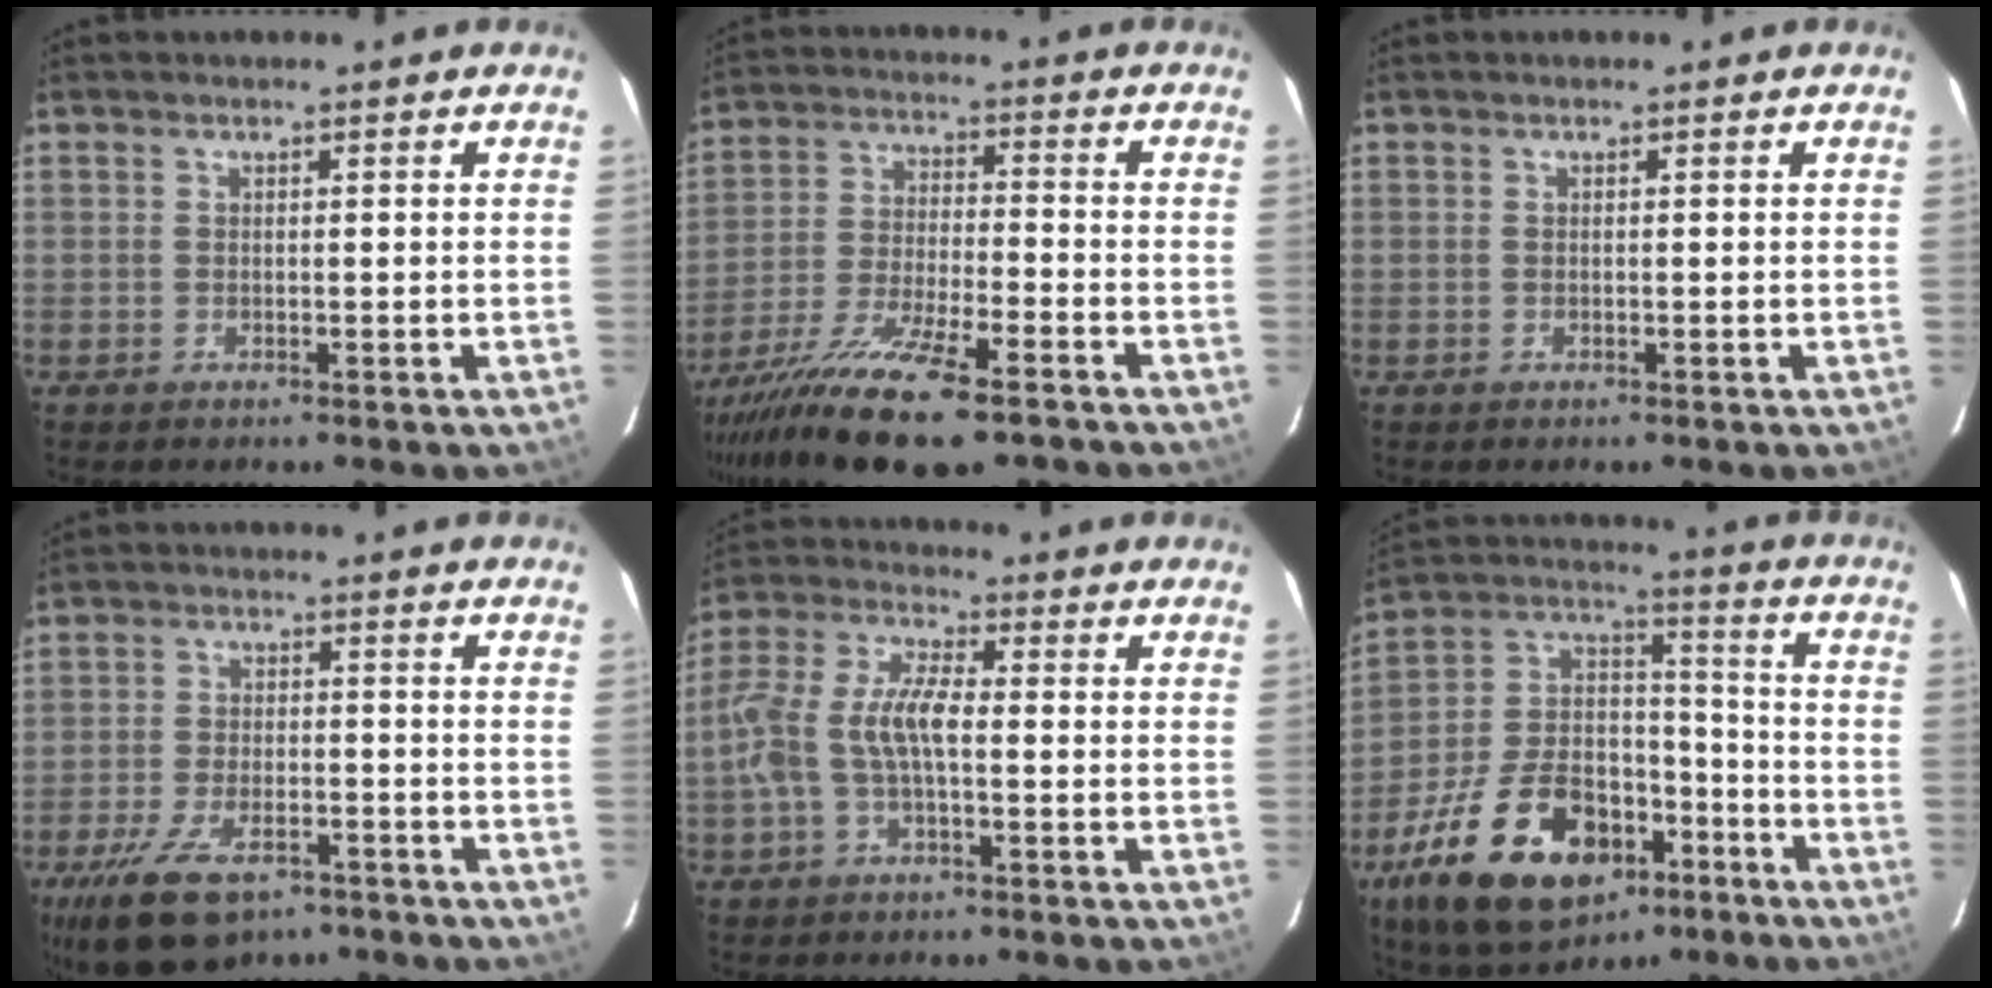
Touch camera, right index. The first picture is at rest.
{"total": 19.3, "force": [-14.4, 4.2, 12.2], "torque": [-0.248, -0.054, -0.255]}
{"total": 0.0}
{"total": 14.0, "force": [-9.1, 6.7, 8.2], "torque": [-0.186, -0.022, -0.155]}
{"total": 9.6, "force": [-1.4, 3.6, 8.8], "torque": [-0.198, 0.017, -0.028]}
{"total": 25.2, "force": [-13.5, 14.1, 16.0], "torque": [-0.325, 0.013, -0.212]}